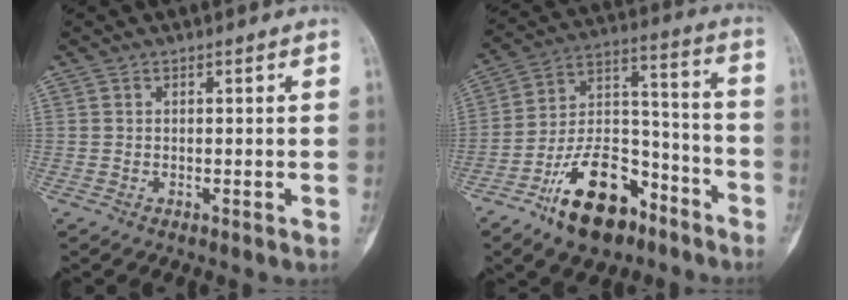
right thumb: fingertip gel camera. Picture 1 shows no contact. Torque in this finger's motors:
{"motor_torque": [2.17, 1.31, 1.40, -1.37, 0.51]}